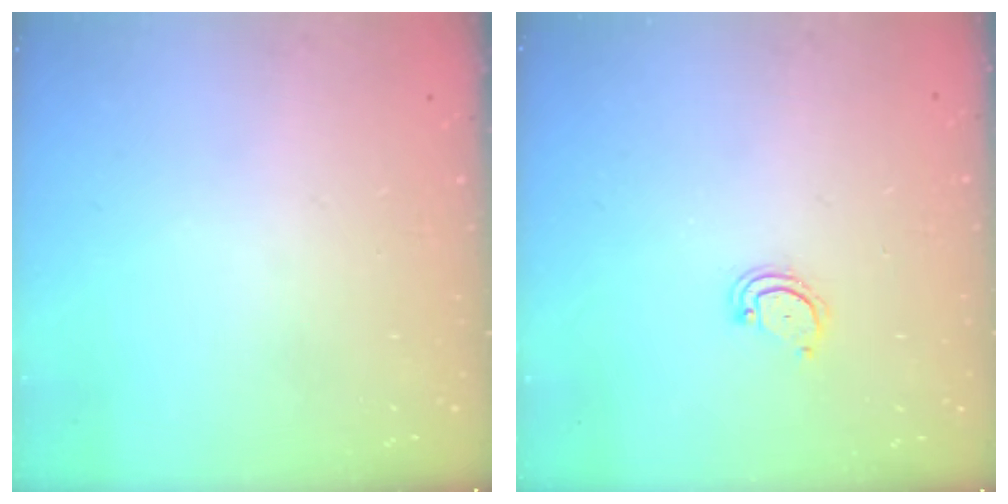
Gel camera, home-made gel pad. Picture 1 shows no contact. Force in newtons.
{"total": 2.5, "press": 2.5, "slide": 0.2}